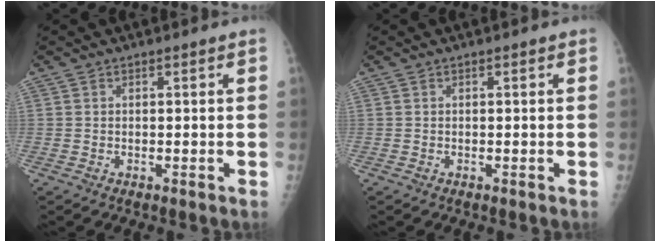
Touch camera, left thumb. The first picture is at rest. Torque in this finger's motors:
{"motor_torque": [0.00, 0.00, 0.00, 0.00, 0.00]}